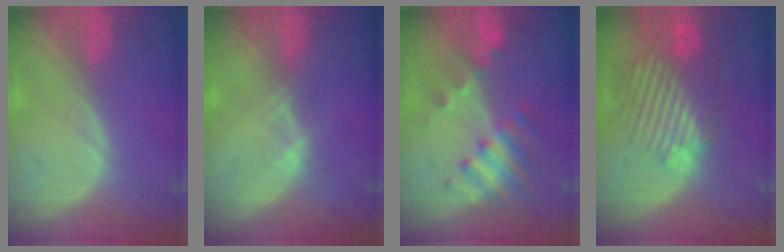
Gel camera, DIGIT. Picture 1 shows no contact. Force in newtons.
{"total": 0.8, "press": 0.8, "slide": 0.1}
{"total": 7.8, "press": 6.9, "slide": 3.7}
{"total": 10.4, "press": 9.3, "slide": 4.6}